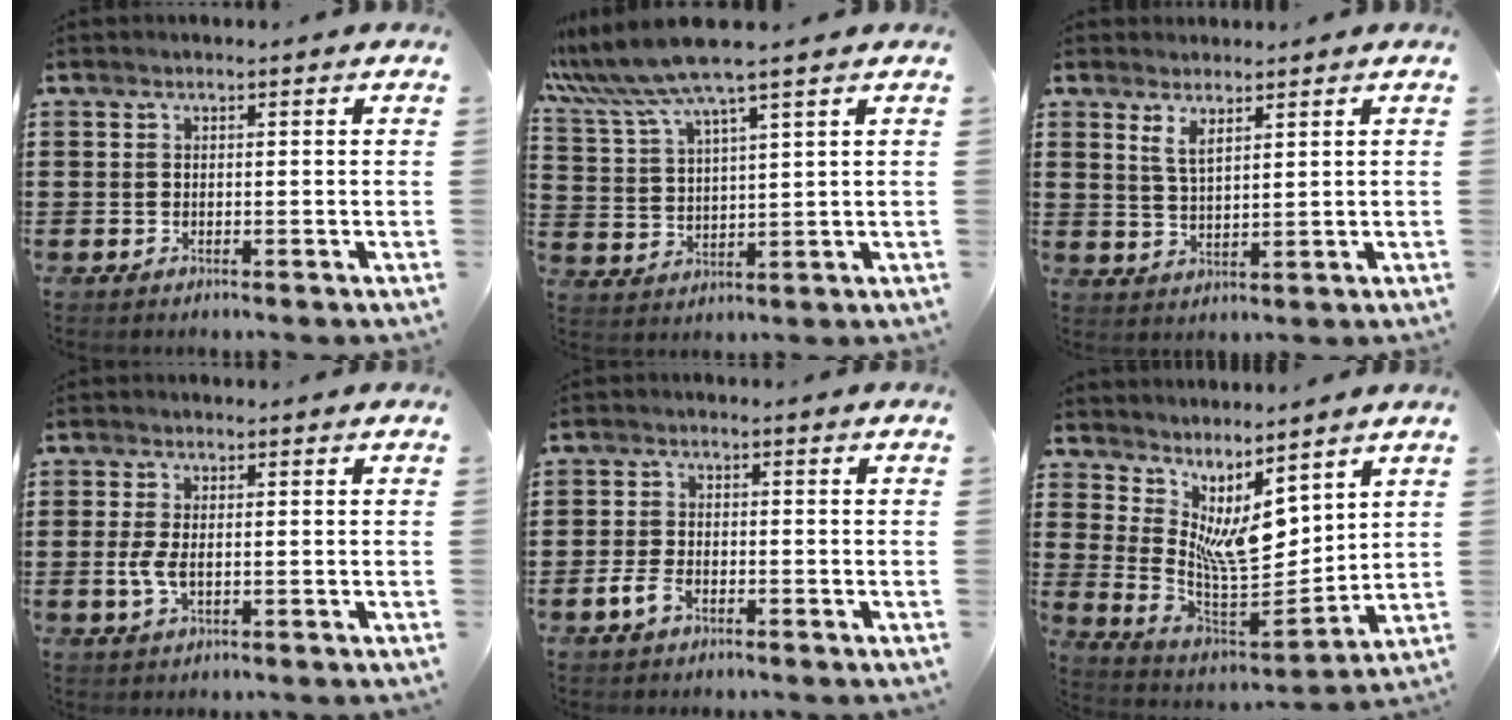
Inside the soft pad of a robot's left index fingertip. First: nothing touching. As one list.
[{"total": 8.1, "force": [6.5, -0.2, 4.7], "torque": [-0.121, -0.030, 0.111]}, {"total": 3.2, "force": [2.4, 0.9, 1.9], "torque": [-0.042, 0.005, 0.044]}, {"total": 3.2, "force": [-0.4, 1.4, 2.8], "torque": [-0.074, -0.006, -0.014]}, {"total": 3.3, "force": [-1.8, 1.7, 2.2], "torque": [-0.053, 0.000, -0.038]}, {"total": 7.6, "force": [4.2, 3.1, 5.5], "torque": [-0.120, -0.029, 0.079]}]